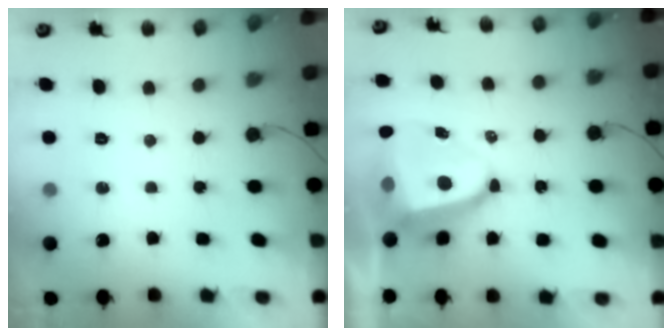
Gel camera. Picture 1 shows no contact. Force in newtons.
{"total": 9.9, "press": 9.8, "slide": 1.1}